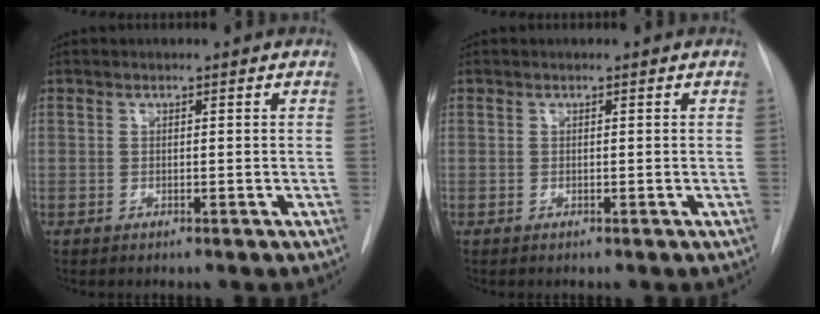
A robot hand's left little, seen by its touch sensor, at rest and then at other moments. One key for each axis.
{"total": 0.0}